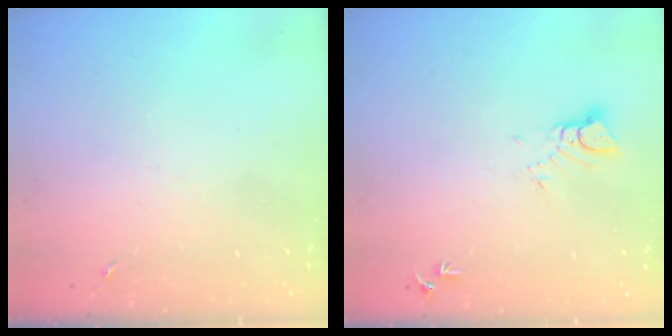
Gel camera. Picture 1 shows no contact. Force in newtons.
{"total": 3.6, "press": 3.6, "slide": 0.3}